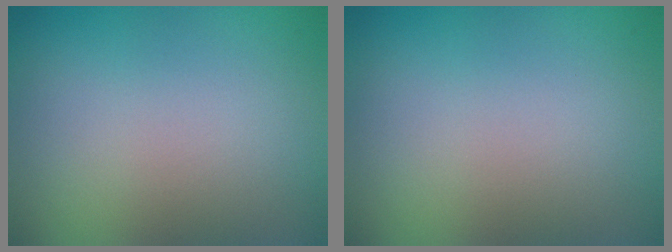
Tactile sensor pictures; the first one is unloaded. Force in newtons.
{"total": 0.0}